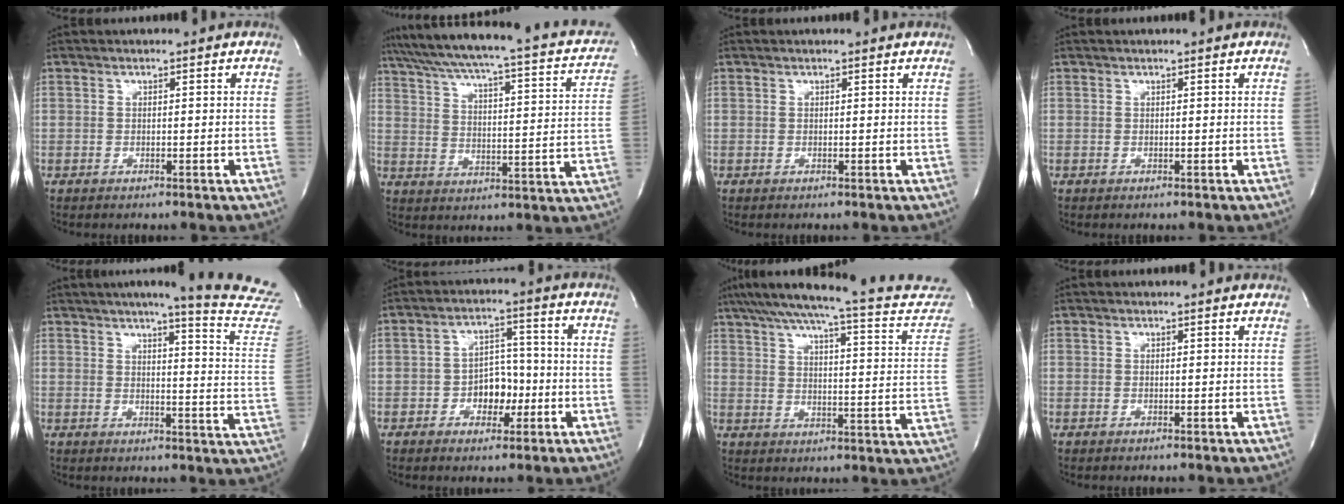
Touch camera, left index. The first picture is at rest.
{"total": 25.5, "force": [20.4, 4.9, 14.5], "torque": [-0.219, 0.000, 0.253]}
{"total": 0.7, "force": [0.6, 0.0, 0.3], "torque": [-0.009, 0.003, 0.006]}
{"total": 0.0}
{"total": 19.4, "force": [17.4, -1.2, 8.6], "torque": [-0.113, -0.093, 0.192]}
{"total": 5.9, "force": [-2.0, 3.8, 4.1], "torque": [-0.061, 0.014, -0.032]}
{"total": 24.7, "force": [22.4, 2.1, 10.2], "torque": [-0.151, -0.043, 0.274]}
{"total": 1.0, "force": [0.9, 0.0, 0.4], "torque": [-0.013, 0.005, 0.008]}